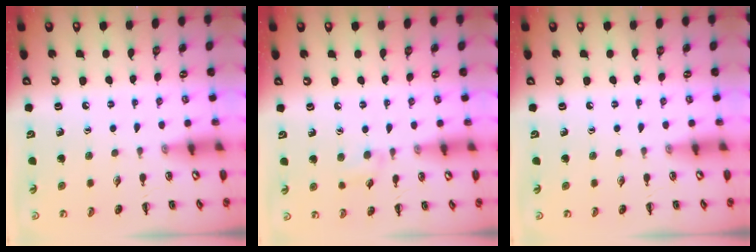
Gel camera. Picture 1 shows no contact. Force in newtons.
{"total": 5.8, "press": 5.4, "slide": 2.1}
{"total": 0.0}